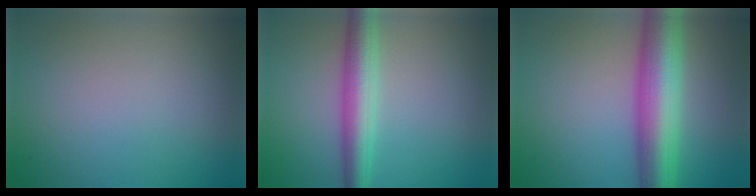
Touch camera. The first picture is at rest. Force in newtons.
{"total": 4.9, "press": 4.9, "slide": 0.1}
{"total": 9.7, "press": 9.7, "slide": 0.1}